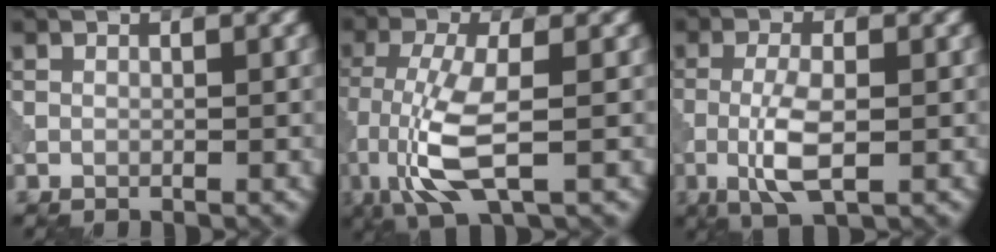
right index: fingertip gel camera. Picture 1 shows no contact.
{"total": 6.4, "force": [-1.9, 1.8, 5.8], "torque": [-0.130, -0.004, -0.042]}
{"total": 4.3, "force": [-0.9, 1.3, 4.0], "torque": [-0.088, -0.002, -0.023]}